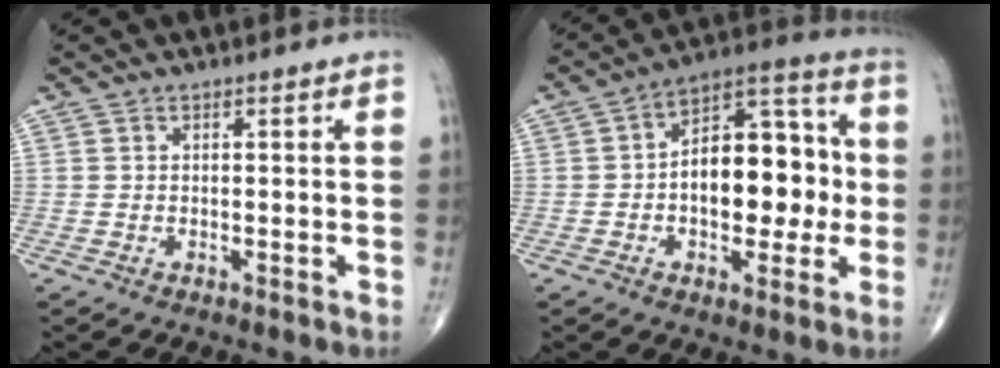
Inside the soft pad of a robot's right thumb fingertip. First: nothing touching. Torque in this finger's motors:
{"motor_torque": [0.17, 0.50, 0.95, 0.40, 0.33]}